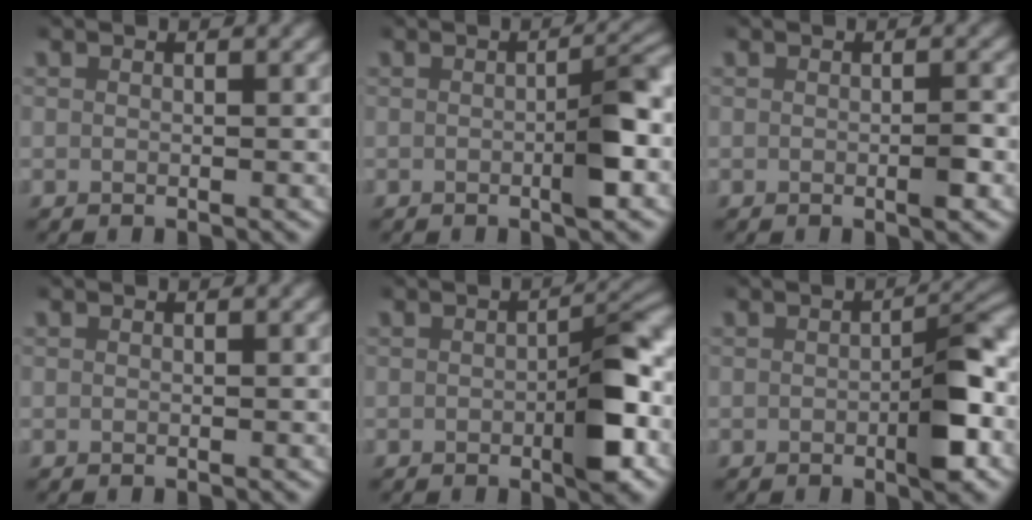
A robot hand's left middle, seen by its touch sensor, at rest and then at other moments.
{"total": 3.7, "force": [-0.7, 0.9, 3.5], "torque": [-0.043, 0.003, -0.014]}
{"total": 1.2, "force": [-0.4, 0.2, 1.1], "torque": [-0.010, 0.001, -0.008]}
{"total": 0.0}
{"total": 5.1, "force": [-1.0, 2.1, 4.6], "torque": [-0.063, -0.002, -0.014]}
{"total": 4.6, "force": [-1.0, 1.7, 4.1], "torque": [-0.054, 0.000, -0.015]}